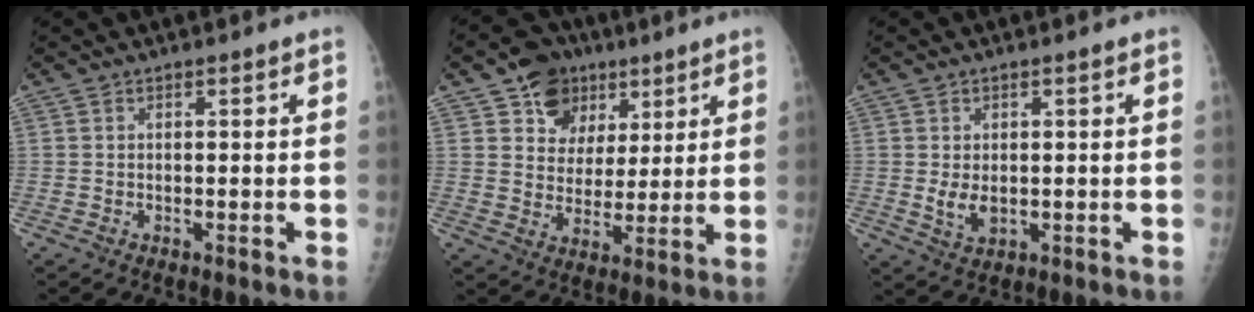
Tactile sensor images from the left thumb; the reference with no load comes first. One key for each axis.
{"total": 11.5, "fx": 6.1, "fy": 9.0, "fz": 3.6, "tx": -0.015, "ty": -0.015, "tz": 0.102}
{"total": 4.0, "fx": -0.1, "fy": 2.6, "fz": 3.0, "tx": -0.042, "ty": -0.006, "tz": 0.007}